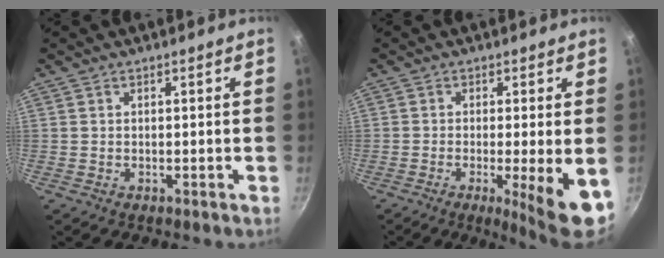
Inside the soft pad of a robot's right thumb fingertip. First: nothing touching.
{"total": 8.4, "force": [-2.0, 0.9, 8.1], "torque": [-0.117, -0.007, -0.027]}